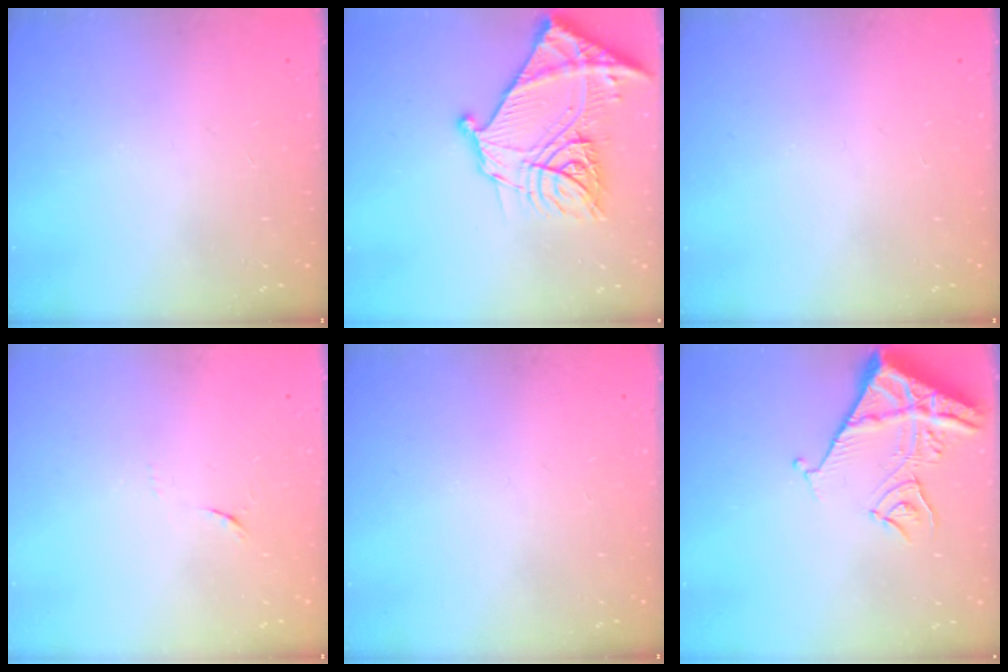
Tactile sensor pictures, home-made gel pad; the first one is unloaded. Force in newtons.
{"total": 25.3, "press": 25.1, "slide": 2.8}
{"total": 0.0}
{"total": 4.5, "press": 4.4, "slide": 0.9}
{"total": 0.0}
{"total": 10.5, "press": 10.5, "slide": 1.2}